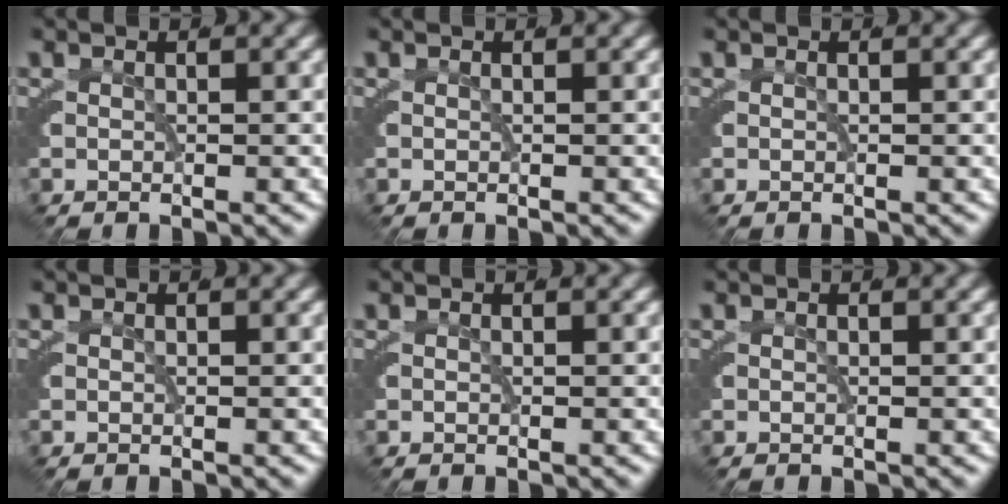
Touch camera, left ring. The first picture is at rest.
{"total": 0.0}
{"total": 0.0}
{"total": 0.0}
{"total": 0.0}
{"total": 0.0}